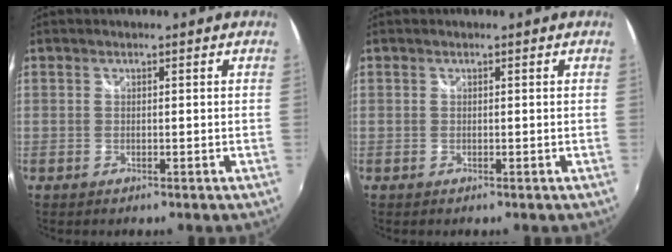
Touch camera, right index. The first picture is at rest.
{"total": 0.0}